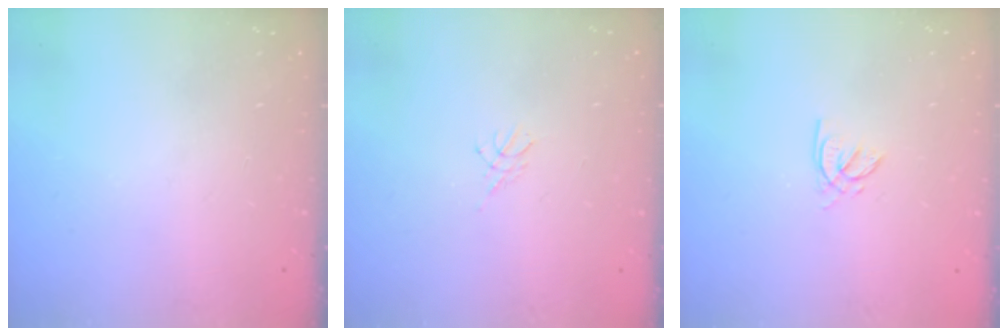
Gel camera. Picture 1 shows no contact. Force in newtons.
{"total": 3.0, "press": 2.9, "slide": 0.6}
{"total": 1.4, "press": 1.4, "slide": 0.2}